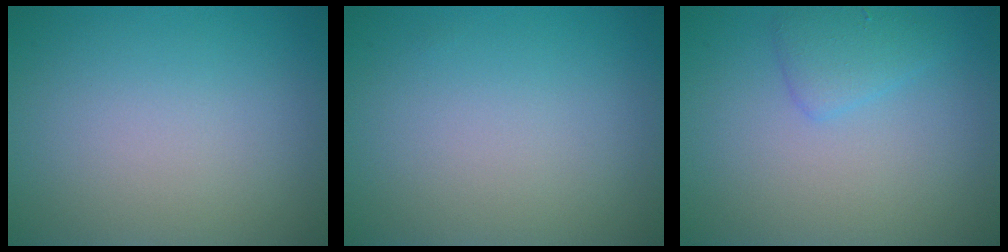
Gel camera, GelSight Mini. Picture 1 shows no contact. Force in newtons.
{"total": 0.0}
{"total": 1.8, "press": 1.8, "slide": 0.2}